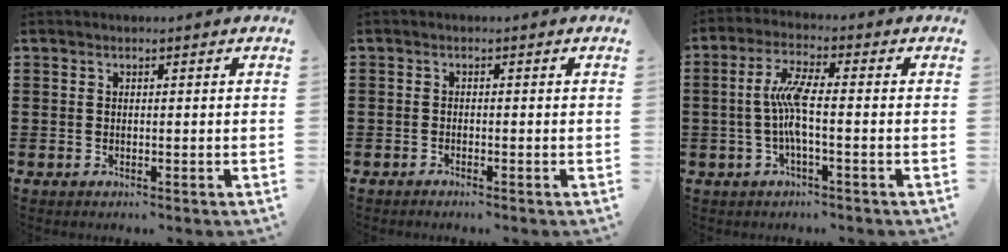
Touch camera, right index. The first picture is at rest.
{"total": 0.9, "force": [-0.9, 0.0, 0.1], "torque": [-0.005, 0.000, -0.018]}
{"total": 6.4, "force": [-0.8, 1.1, 6.3], "torque": [-0.143, -0.008, -0.027]}